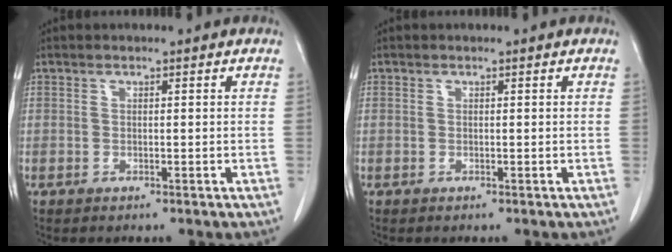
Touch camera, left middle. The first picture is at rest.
{"total": 0.0}